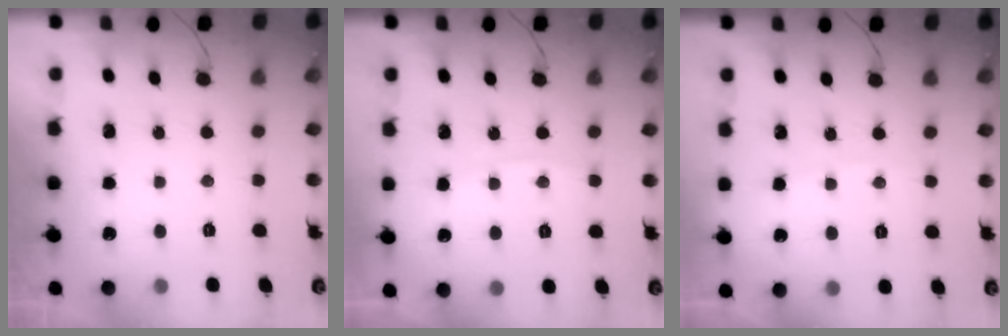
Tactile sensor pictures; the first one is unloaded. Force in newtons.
{"total": 5.3, "press": 5.3, "slide": 0.7}
{"total": 2.0, "press": 2.0, "slide": 0.4}